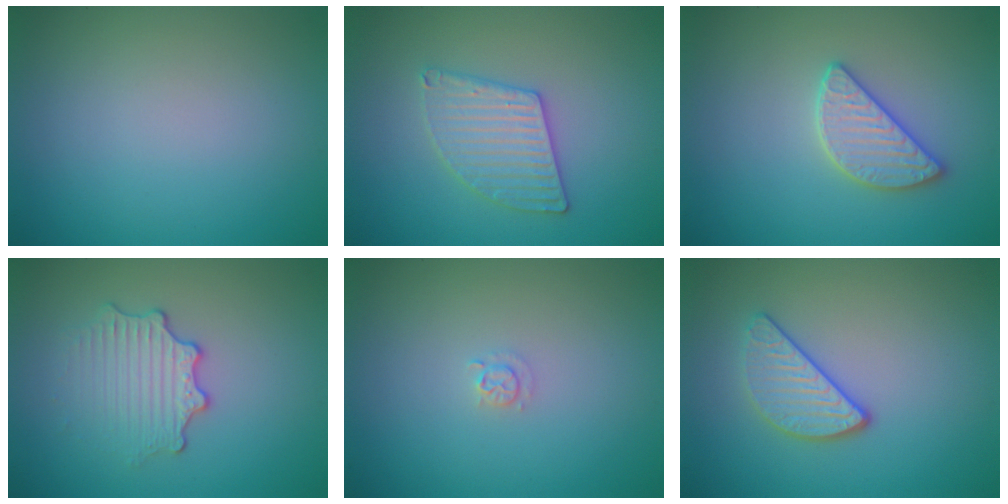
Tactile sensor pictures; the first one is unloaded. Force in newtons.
{"total": 3.0, "press": 3.0, "slide": 0.2}
{"total": 2.8, "press": 2.8, "slide": 0.5}
{"total": 3.0, "press": 2.6, "slide": 1.5}
{"total": 0.9, "press": 0.9, "slide": 0.1}
{"total": 3.0, "press": 2.6, "slide": 1.3}